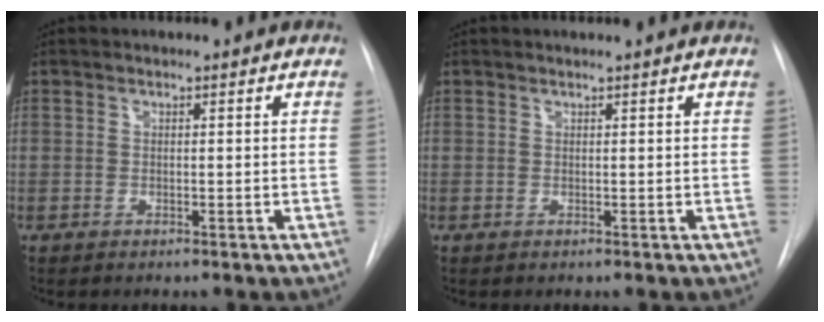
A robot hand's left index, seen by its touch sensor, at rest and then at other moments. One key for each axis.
{"total": 1.6, "fx": 1.5, "fy": -0.1, "fz": 0.7, "tx": -0.010, "ty": 0.014, "tz": 0.021}